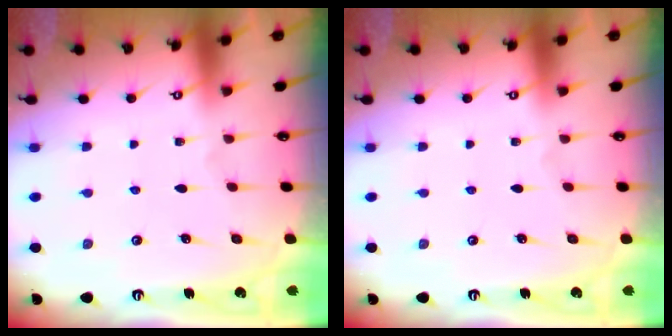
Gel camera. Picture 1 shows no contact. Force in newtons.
{"total": 0.0}